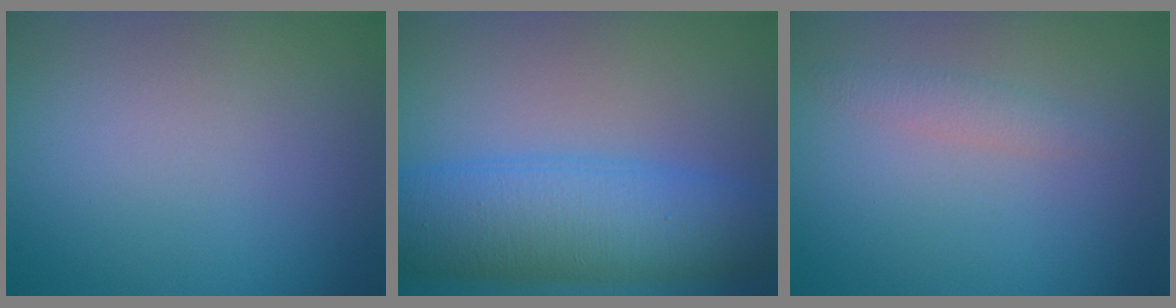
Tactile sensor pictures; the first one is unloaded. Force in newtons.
{"total": 8.9, "press": 8.9, "slide": 0.3}
{"total": 1.4, "press": 1.4, "slide": 0.0}